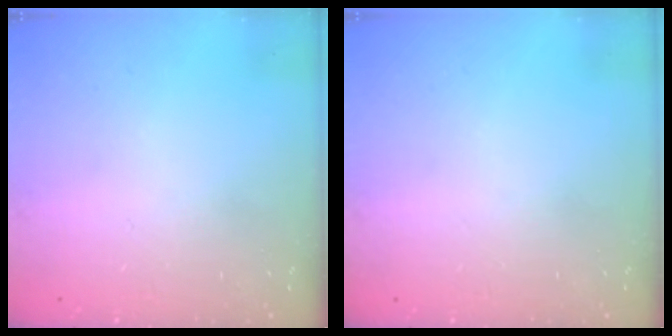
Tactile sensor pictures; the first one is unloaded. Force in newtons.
{"total": 0.0}